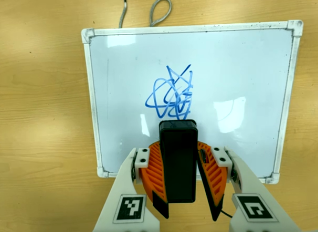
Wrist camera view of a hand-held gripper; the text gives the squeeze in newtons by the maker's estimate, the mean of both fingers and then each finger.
{"total": 9.8, "left": 9.3, "right": 10.4}